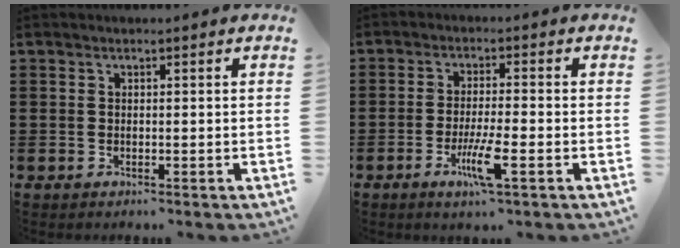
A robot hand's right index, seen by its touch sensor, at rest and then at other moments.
{"total": 6.2, "force": [-2.6, 0.6, 5.5], "torque": [-0.108, -0.015, -0.047]}